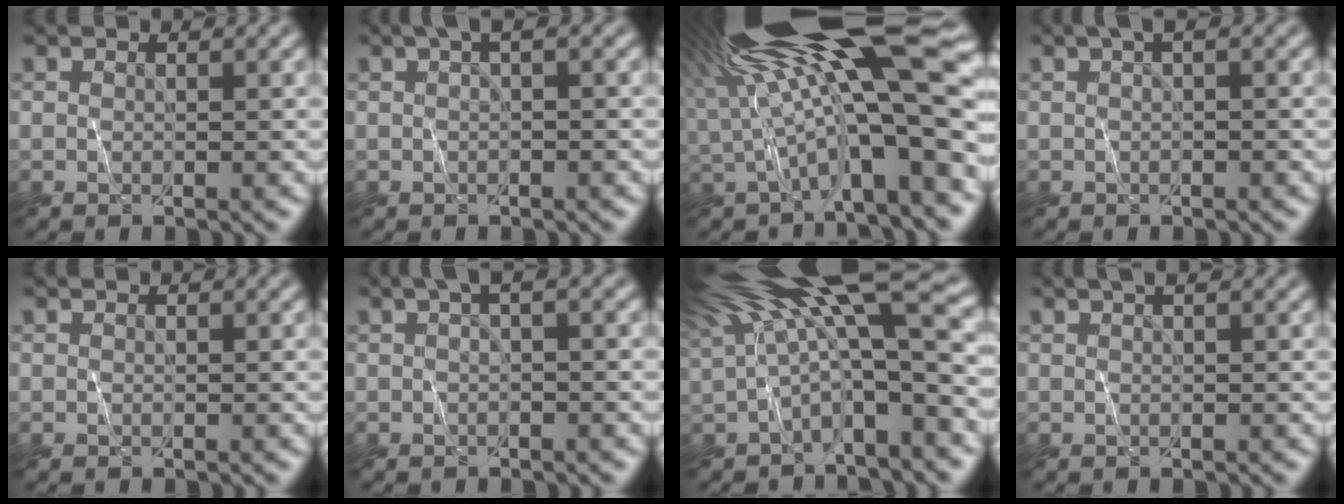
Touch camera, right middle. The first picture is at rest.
{"total": 2.2, "force": [0.6, 0.5, 2.1], "torque": [-0.036, 0.006, 0.004]}
{"total": 17.6, "force": [4.0, 3.4, 16.8], "torque": [-0.231, 0.017, 0.072]}
{"total": 1.9, "force": [0.6, 0.5, 1.8], "torque": [-0.031, 0.007, 0.004]}
{"total": 0.0}
{"total": 2.6, "force": [0.6, 0.6, 2.4], "torque": [-0.042, 0.007, 0.002]}
{"total": 14.2, "force": [3.9, 3.8, 13.1], "torque": [-0.219, 0.008, 0.077]}
{"total": 1.6, "force": [1.1, 0.2, 1.2], "torque": [-0.024, 0.006, 0.016]}